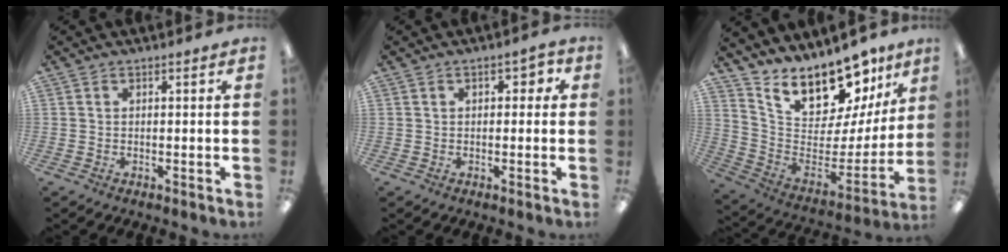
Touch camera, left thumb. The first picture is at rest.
{"total": 3.8, "force": [1.1, 2.1, 3.0], "torque": [-0.037, 0.002, 0.011]}
{"total": 19.2, "force": [15.8, 7.9, 7.4], "torque": [-0.121, -0.122, 0.280]}